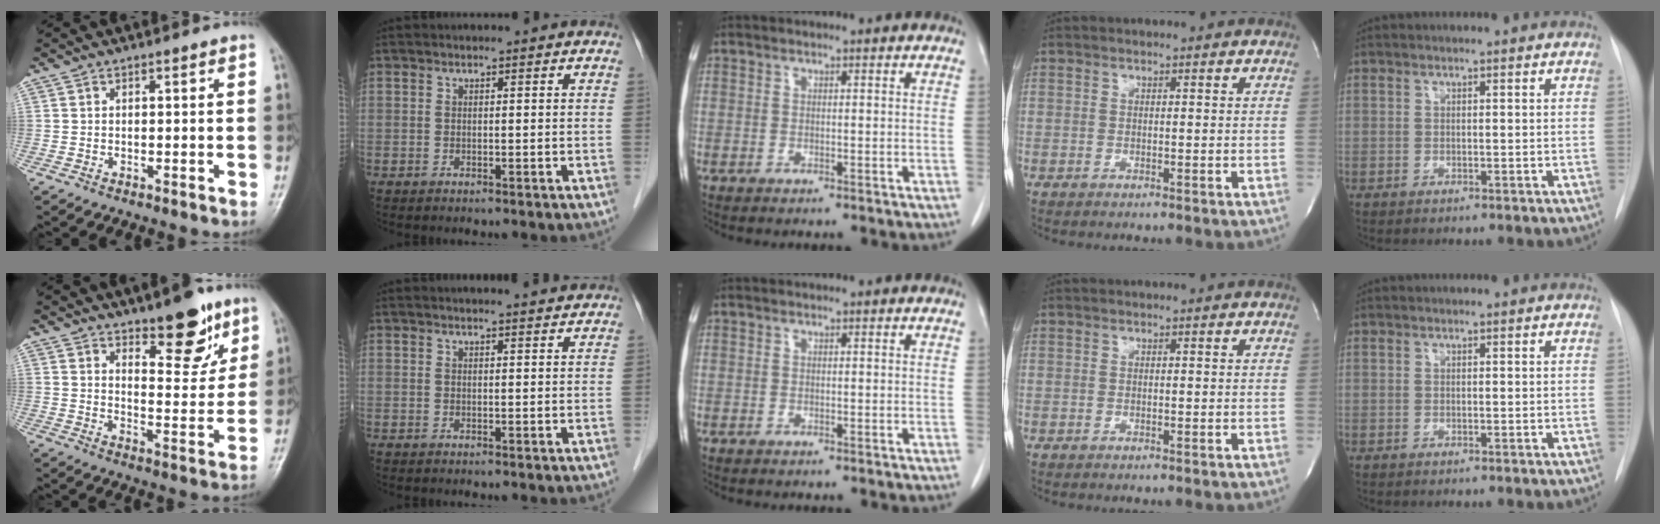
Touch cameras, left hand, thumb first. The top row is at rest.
{"thumb": {"total": 10.8, "force": [7.2, 4.3, 6.7], "torque": [-0.059, -0.052, 0.111]}, "index": {"total": 3.6, "force": [3.5, 0.0, 1.0], "torque": [-0.018, 0.008, 0.039]}}